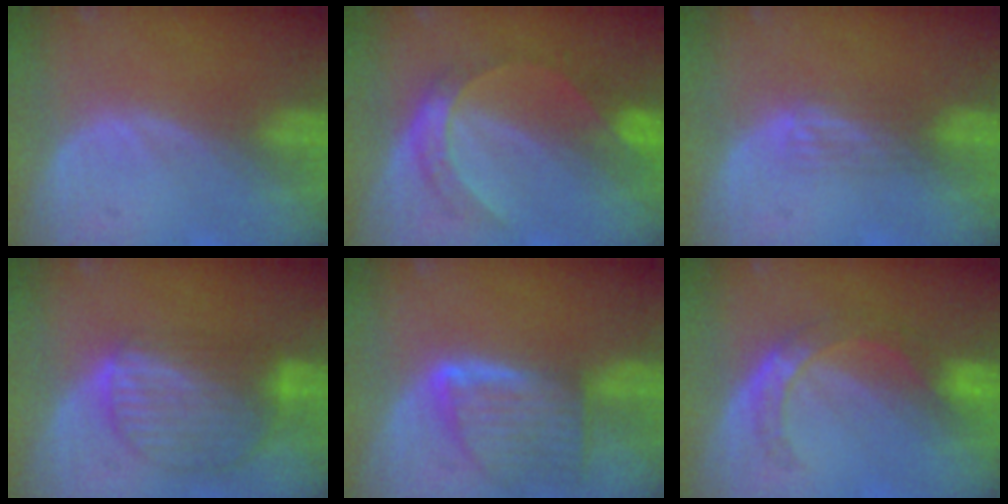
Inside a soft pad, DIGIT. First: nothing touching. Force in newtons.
{"total": 5.9, "press": 5.9, "slide": 0.2}
{"total": 2.2, "press": 1.8, "slide": 1.2}
{"total": 8.7, "press": 7.7, "slide": 4.1}
{"total": 8.2, "press": 7.4, "slide": 3.4}
{"total": 5.6, "press": 5.4, "slide": 1.6}